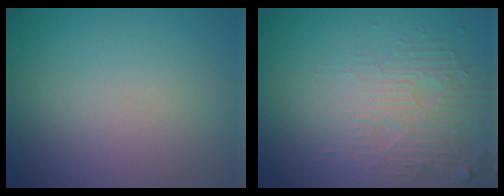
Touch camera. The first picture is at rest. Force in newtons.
{"total": 5.2, "press": 3.3, "slide": 4.0}